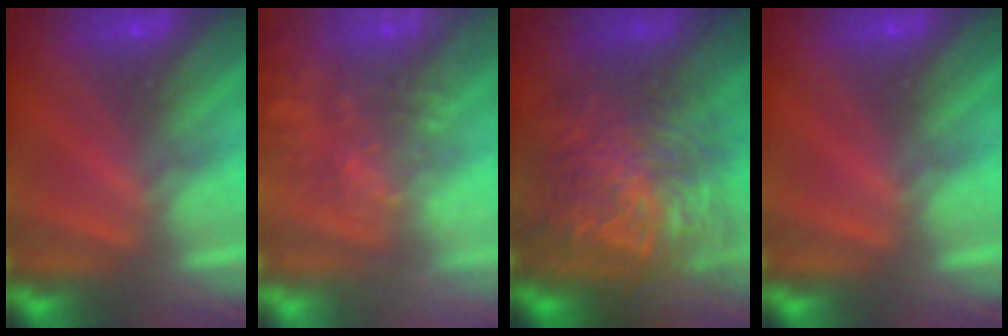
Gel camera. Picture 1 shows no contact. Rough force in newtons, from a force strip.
{"total": 8.0}
{"total": 7.8}
{"total": 0.0}